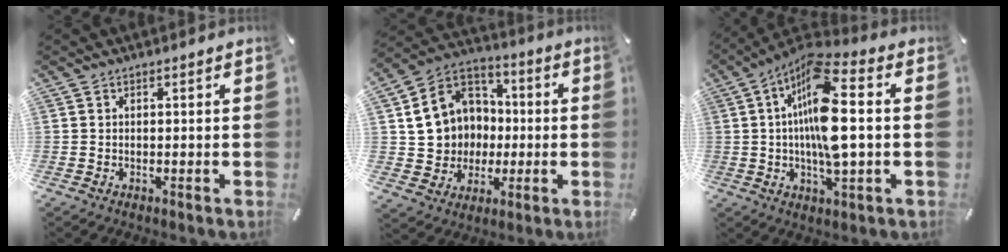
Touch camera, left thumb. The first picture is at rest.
{"total": 14.1, "force": [-0.1, 13.7, 3.5], "torque": [-0.070, 0.002, 0.009]}
{"total": 16.1, "force": [1.3, 5.1, 15.2], "torque": [-0.299, -0.006, 0.016]}